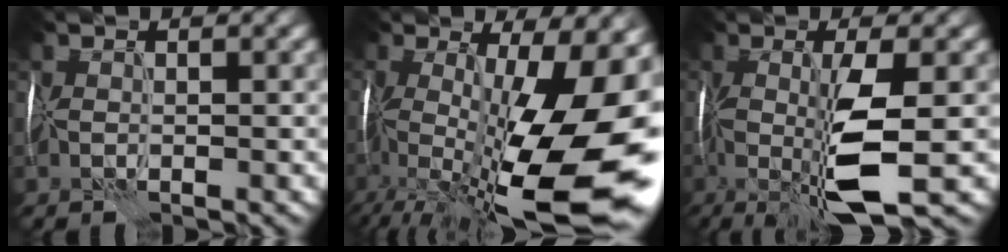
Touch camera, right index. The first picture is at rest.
{"total": 18.5, "force": [-3.5, 6.2, 17.1], "torque": [-0.273, -0.029, -0.047]}
{"total": 8.2, "force": [-1.5, 1.6, 7.9], "torque": [-0.153, -0.006, -0.027]}